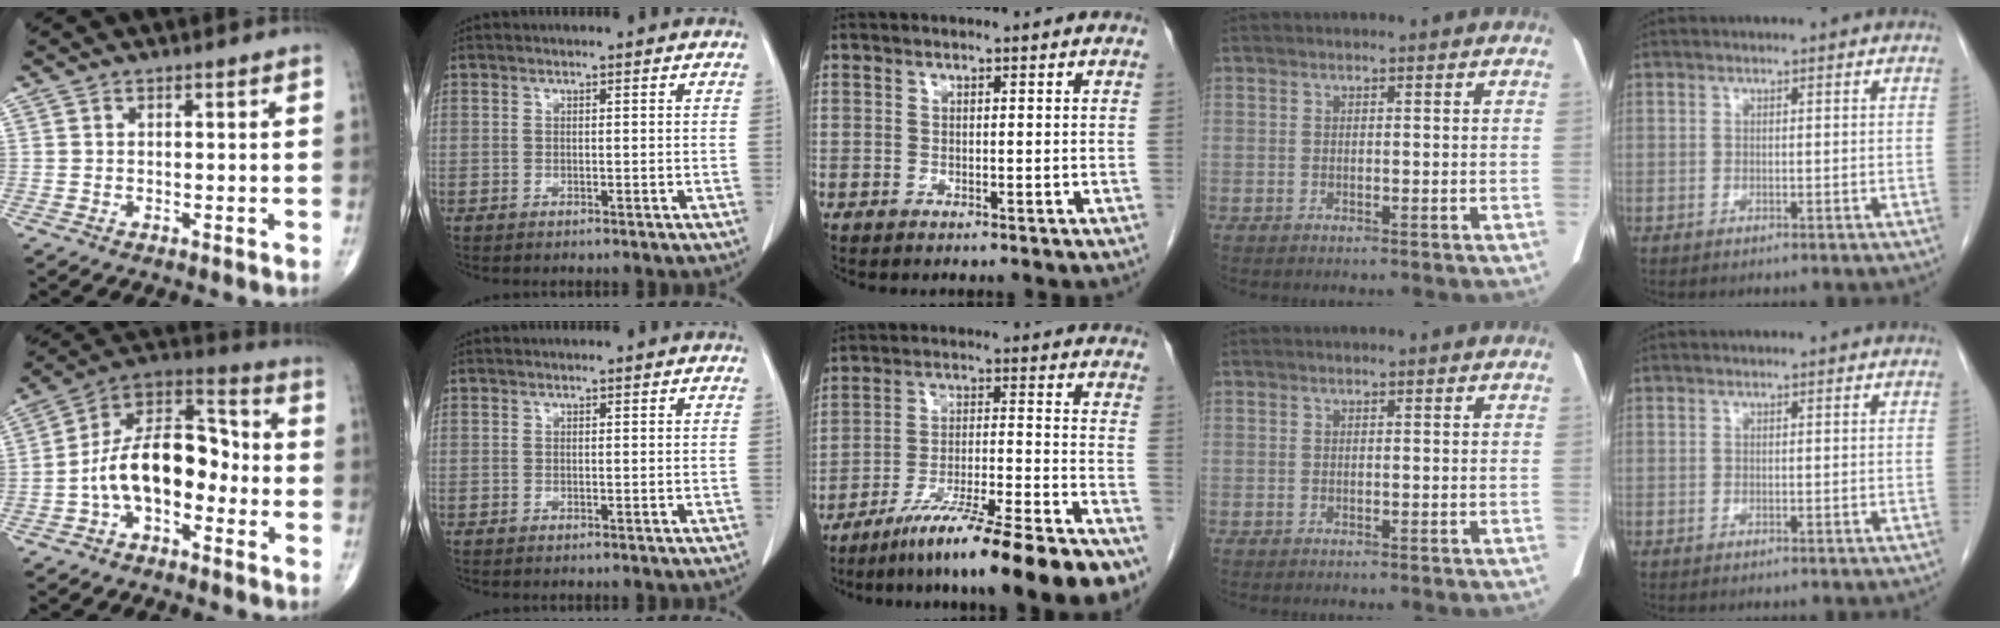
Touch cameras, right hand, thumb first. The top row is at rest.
{"thumb": {"total": 15.5, "force": [-3.4, 8.9, 12.2], "torque": [-0.187, 0.061, -0.070]}, "middle": {"total": 19.1, "force": [-14.9, 0.3, 12.0], "torque": [-0.157, -0.008, -0.244]}}